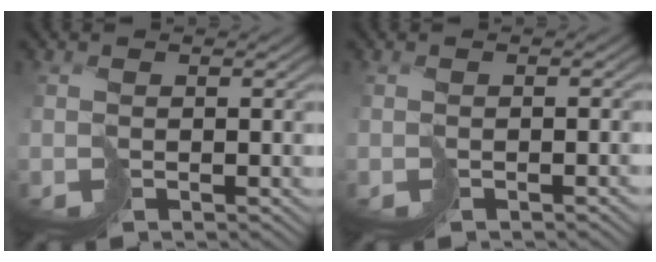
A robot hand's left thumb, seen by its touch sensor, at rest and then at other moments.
{"total": 1.9, "force": [-1.4, 0.8, 1.0], "torque": [-0.007, 0.000, -0.023]}